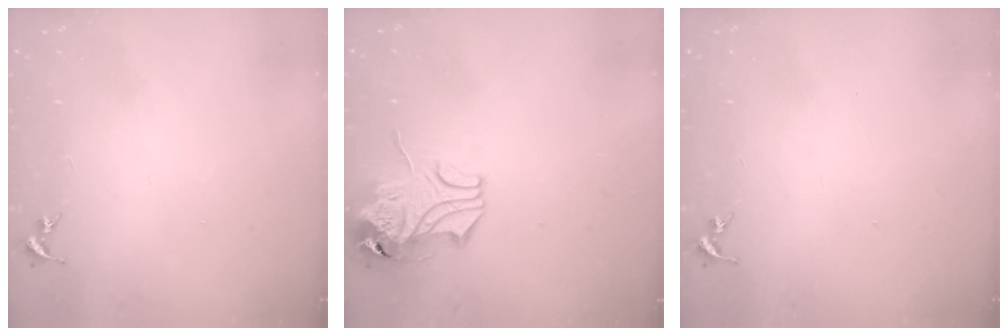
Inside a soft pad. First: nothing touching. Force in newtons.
{"total": 10.6, "press": 10.5, "slide": 1.8}
{"total": 0.0}